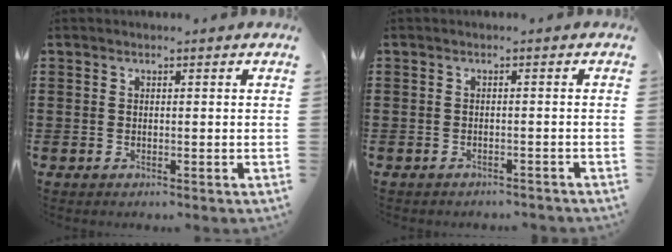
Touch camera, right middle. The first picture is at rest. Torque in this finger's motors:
{"motor_torque": [1.07, -1.07, 0.39, 0.13]}